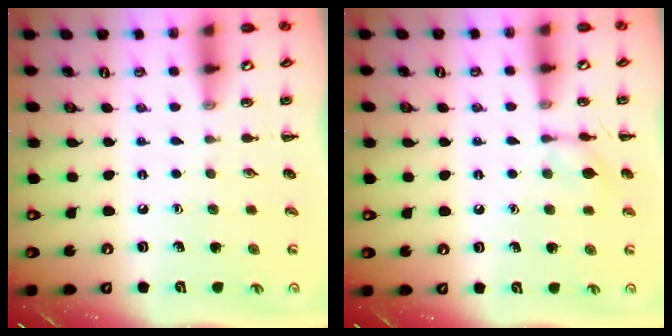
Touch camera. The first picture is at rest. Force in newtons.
{"total": 7.7, "press": 7.6, "slide": 0.4}